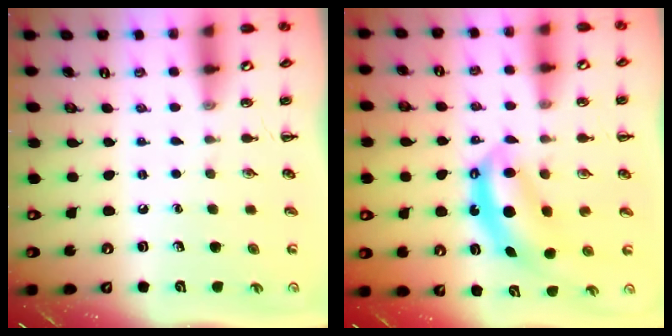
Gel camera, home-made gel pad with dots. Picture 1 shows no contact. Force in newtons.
{"total": 6.7, "press": 6.6, "slide": 1.2}